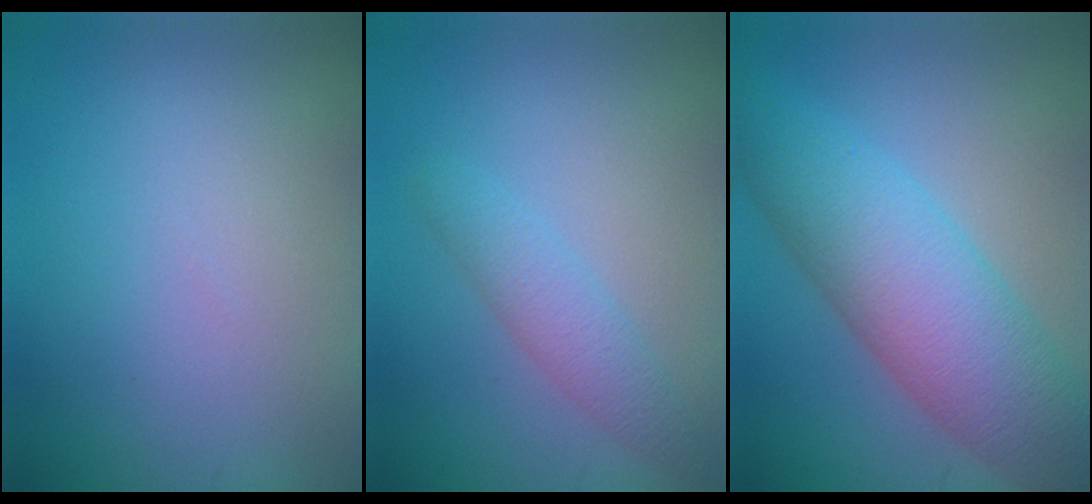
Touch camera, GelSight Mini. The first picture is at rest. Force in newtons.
{"total": 2.3, "press": 2.3, "slide": 0.1}
{"total": 8.4, "press": 8.4, "slide": 0.3}